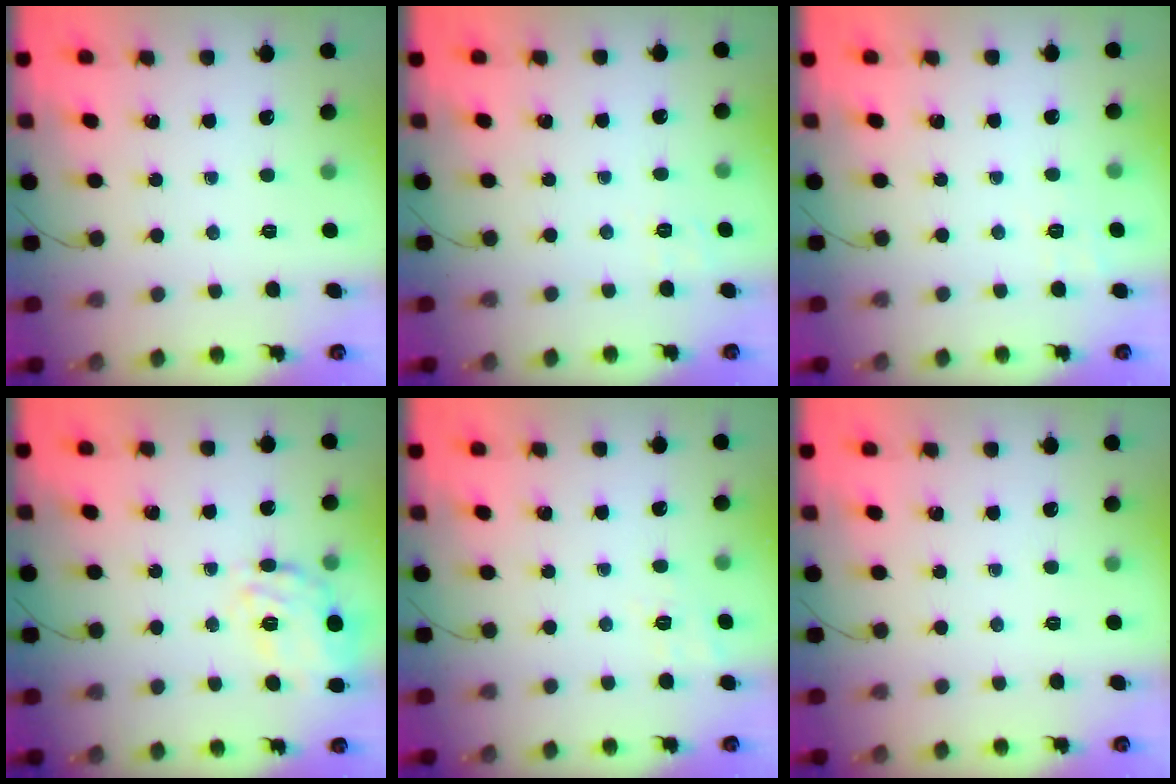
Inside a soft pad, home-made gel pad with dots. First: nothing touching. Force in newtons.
{"total": 1.9, "press": 0.8, "slide": 1.7}
{"total": 1.8, "press": 0.5, "slide": 1.7}
{"total": 13.8, "press": 13.5, "slide": 2.5}
{"total": 2.4, "press": 1.2, "slide": 2.1}
{"total": 0.0}